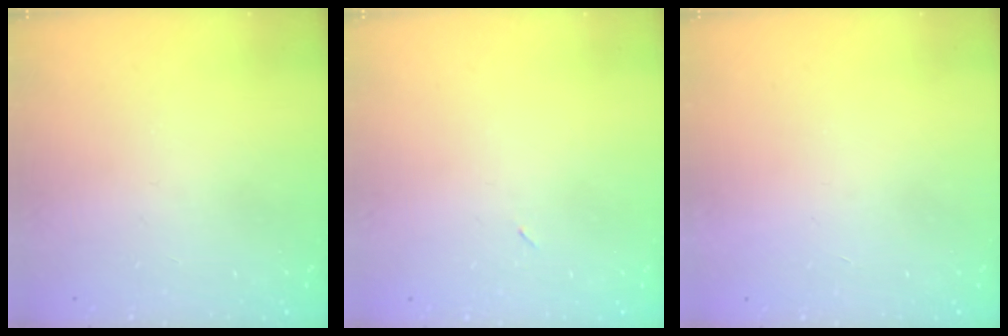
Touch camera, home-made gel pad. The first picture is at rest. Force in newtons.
{"total": 2.1, "press": 1.9, "slide": 1.0}
{"total": 1.7, "press": 1.7, "slide": 0.1}